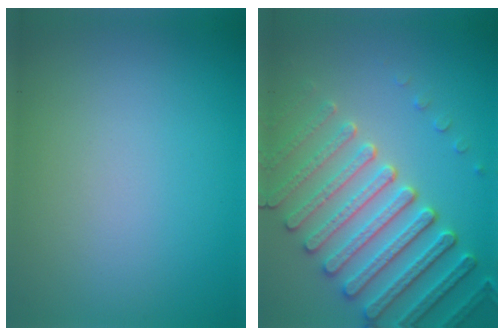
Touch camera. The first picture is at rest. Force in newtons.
{"total": 6.3, "press": 5.5, "slide": 3.1}